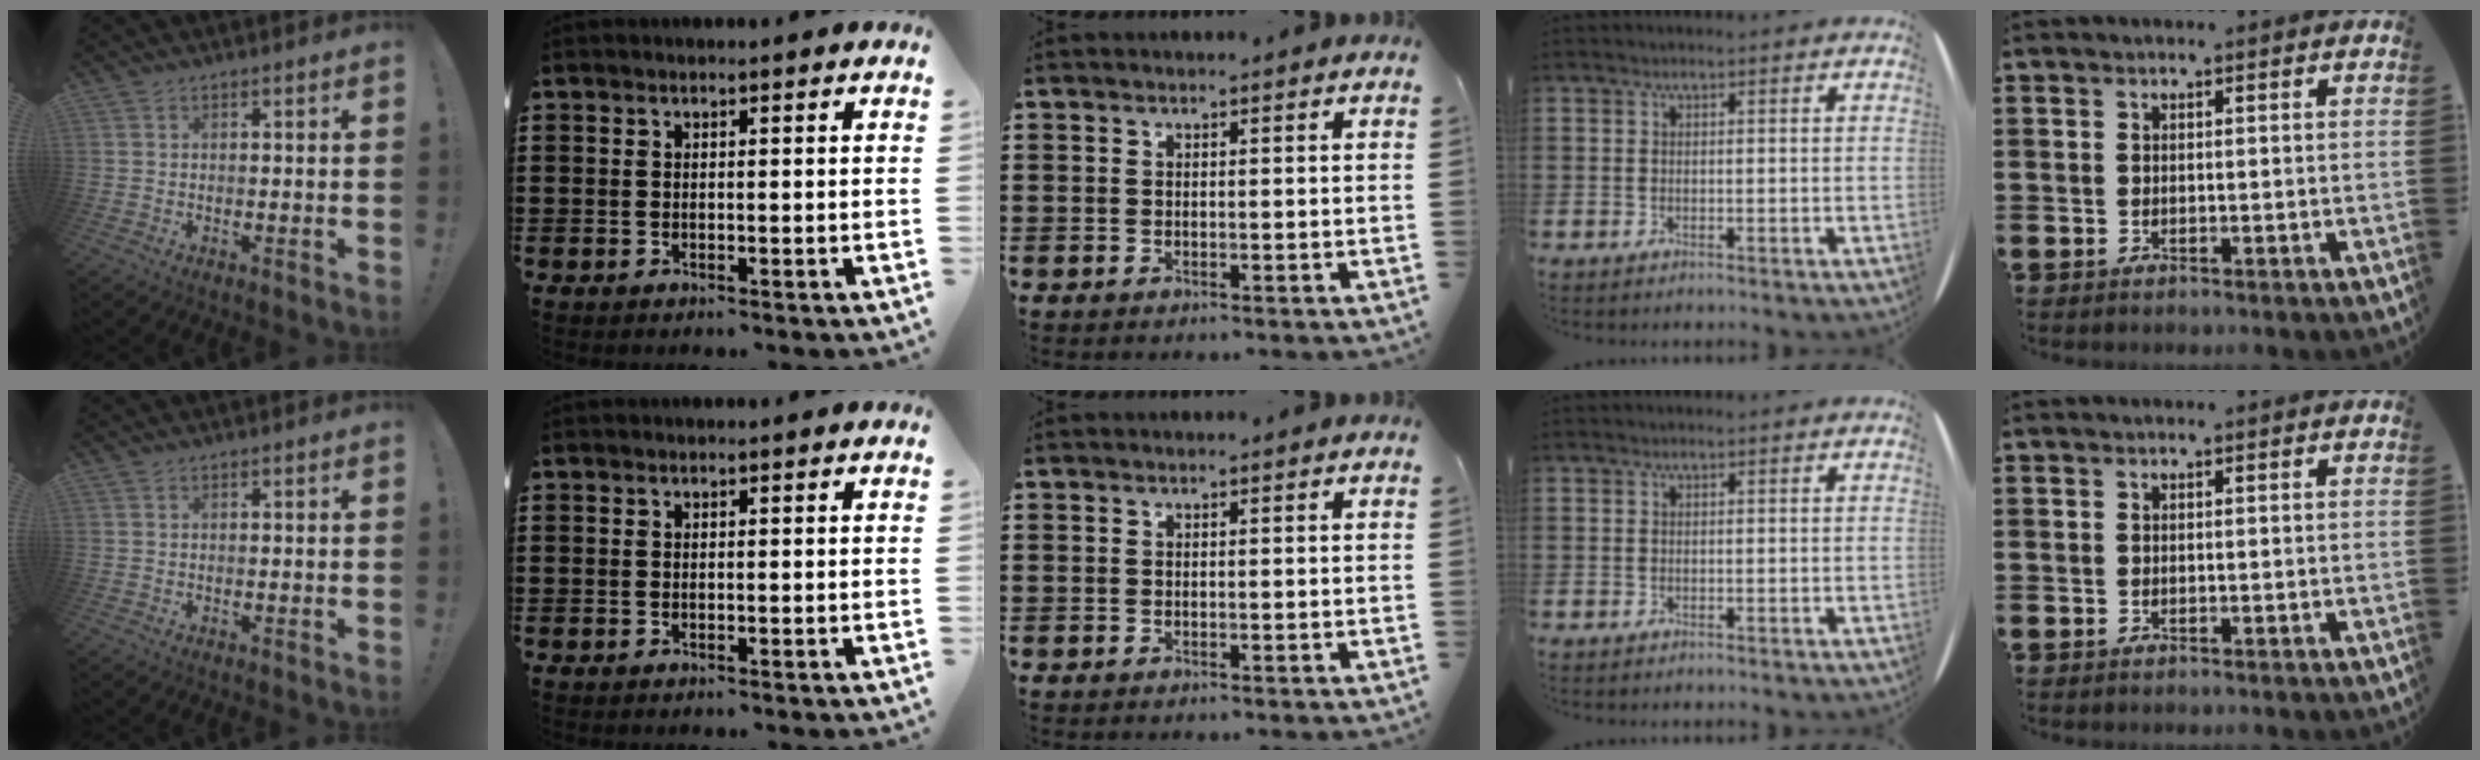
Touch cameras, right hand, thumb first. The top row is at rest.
{}